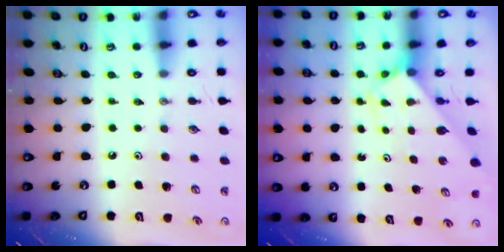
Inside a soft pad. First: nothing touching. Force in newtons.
{"total": 2.6, "press": 2.6, "slide": 0.2}